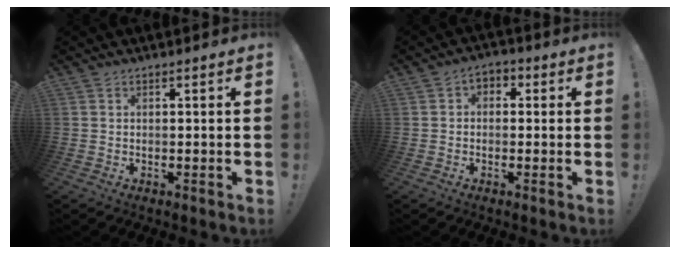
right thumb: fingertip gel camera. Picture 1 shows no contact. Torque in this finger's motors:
{"motor_torque": [0.30, 0.42, 0.40, -0.35, 0.00]}